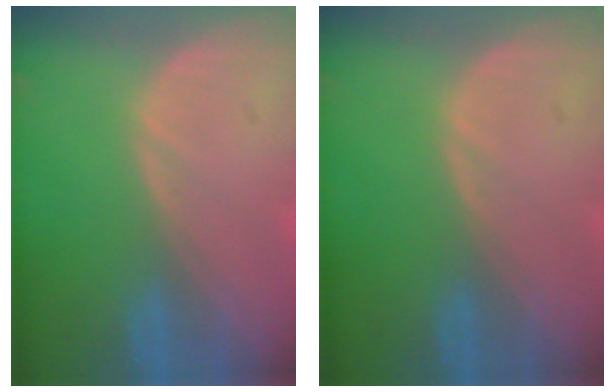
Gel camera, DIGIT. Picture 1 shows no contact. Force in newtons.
{"total": 0.0}